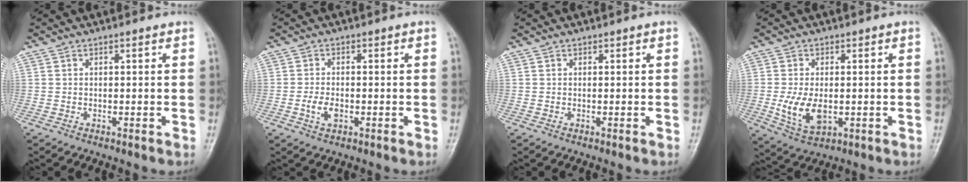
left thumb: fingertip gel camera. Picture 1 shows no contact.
{"total": 3.4, "force": [-1.0, 2.1, 2.5], "torque": [-0.046, 0.006, -0.020]}
{"total": 0.0}
{"total": 8.0, "force": [-1.1, 4.8, 6.3], "torque": [-0.111, -0.008, -0.012]}